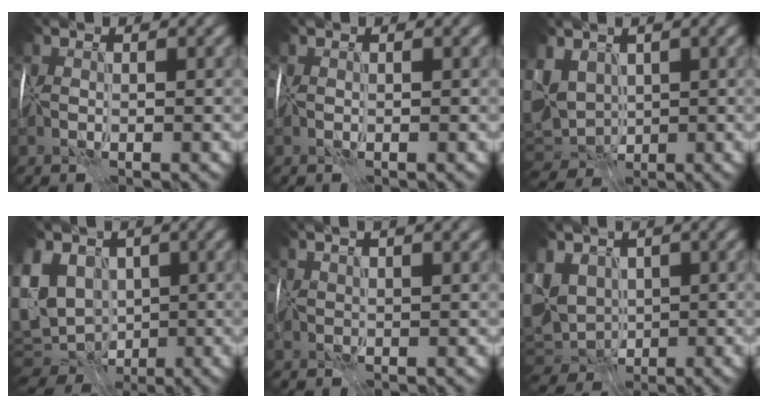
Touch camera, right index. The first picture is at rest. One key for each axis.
{"total": 0.0}
{"total": 6.6, "fx": 0.2, "fy": 4.9, "fz": 4.4, "tx": -0.094, "ty": -0.012, "tz": 0.007}
{"total": 12.3, "fx": -0.5, "fy": 9.9, "fz": 7.3, "tx": -0.159, "ty": -0.002, "tz": -0.020}
{"total": 3.9, "fx": 2.3, "fy": 1.4, "fz": 2.8, "tx": -0.041, "ty": 0.017, "tz": 0.029}
{"total": 7.3, "fx": -0.2, "fy": 5.5, "fz": 4.8, "tx": -0.096, "ty": -0.014, "tz": 0.001}